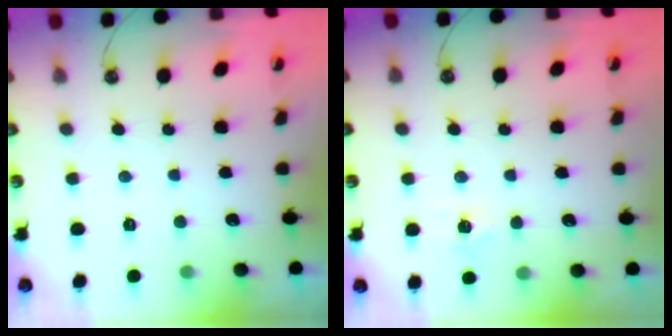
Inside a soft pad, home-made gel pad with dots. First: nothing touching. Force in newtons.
{"total": 5.1, "press": 5.1, "slide": 0.4}